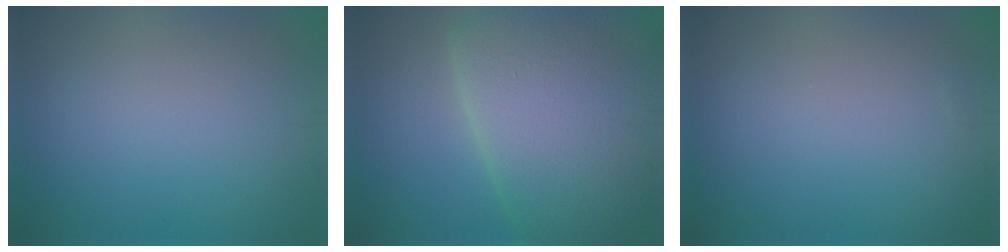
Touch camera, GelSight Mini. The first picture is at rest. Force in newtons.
{"total": 12.8, "press": 12.8, "slide": 0.4}
{"total": 0.0}